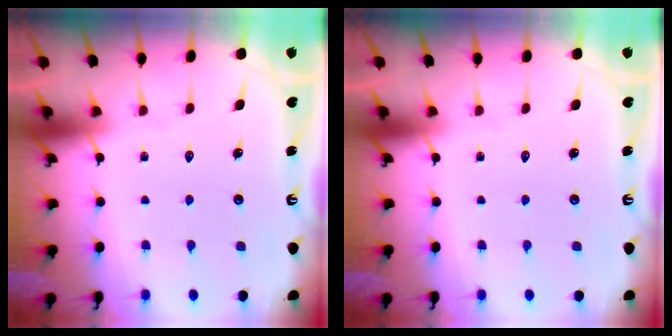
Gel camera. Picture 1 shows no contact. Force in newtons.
{"total": 0.0}